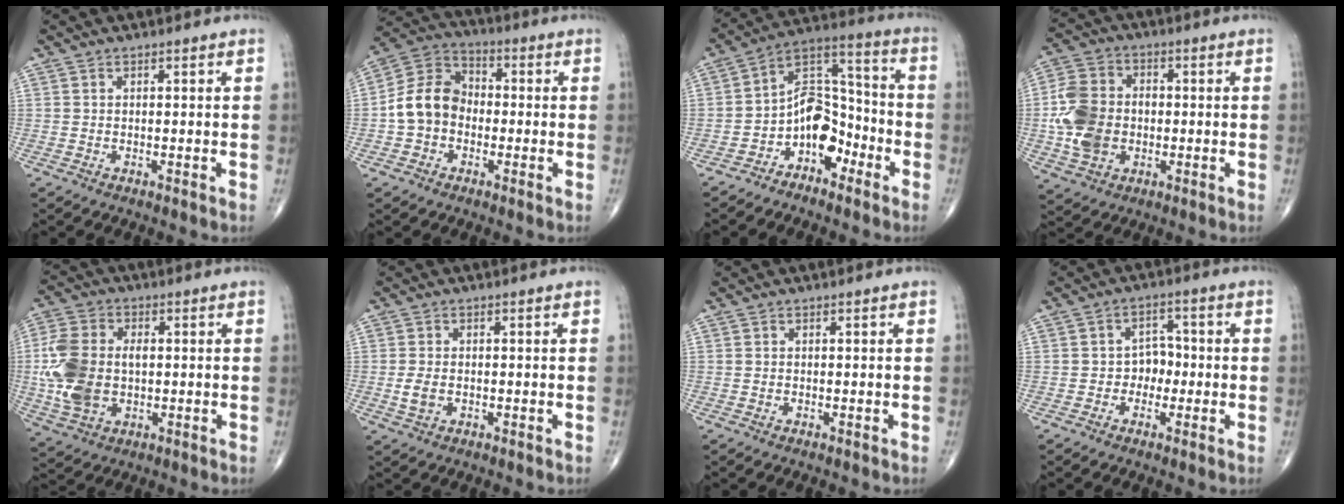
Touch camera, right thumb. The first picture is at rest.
{"total": 10.2, "force": [-1.5, 8.2, 5.9], "torque": [-0.097, 0.039, -0.042]}
{"total": 11.1, "force": [-5.1, 7.3, 6.7], "torque": [-0.074, 0.076, -0.096]}
{"total": 12.1, "force": [-1.3, 9.3, 7.7], "torque": [-0.141, 0.016, -0.027]}
{"total": 13.4, "force": [-0.4, 8.9, 9.9], "torque": [-0.216, 0.006, -0.003]}
{"total": 2.9, "force": [-0.5, 1.9, 2.2], "torque": [-0.048, 0.000, -0.006]}
{"total": 0.0}
{"total": 4.5, "force": [-0.9, 3.6, 2.4], "torque": [-0.007, 0.019, -0.025]}